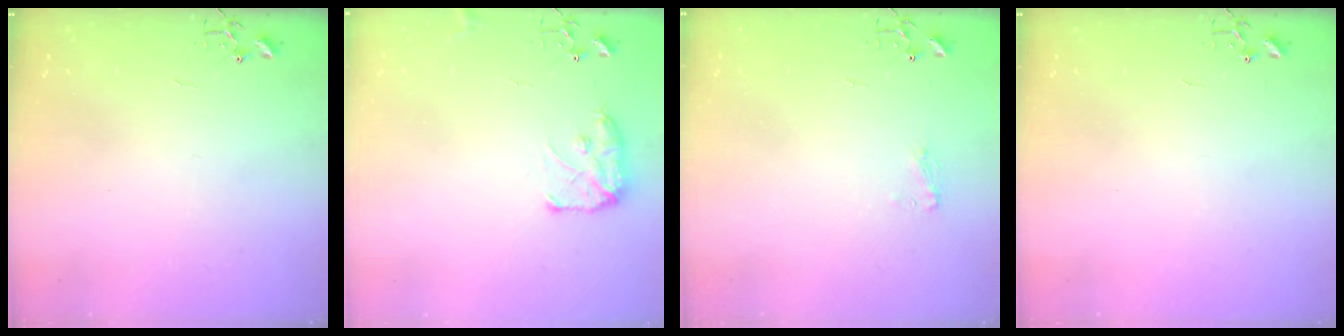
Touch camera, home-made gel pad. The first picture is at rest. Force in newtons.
{"total": 8.9, "press": 8.8, "slide": 0.6}
{"total": 5.7, "press": 5.7, "slide": 0.7}
{"total": 0.0}